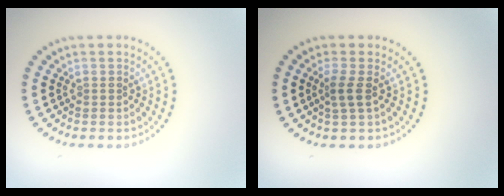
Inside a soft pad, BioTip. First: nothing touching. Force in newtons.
{"total": 1.6, "press": 1.3, "slide": 0.9}